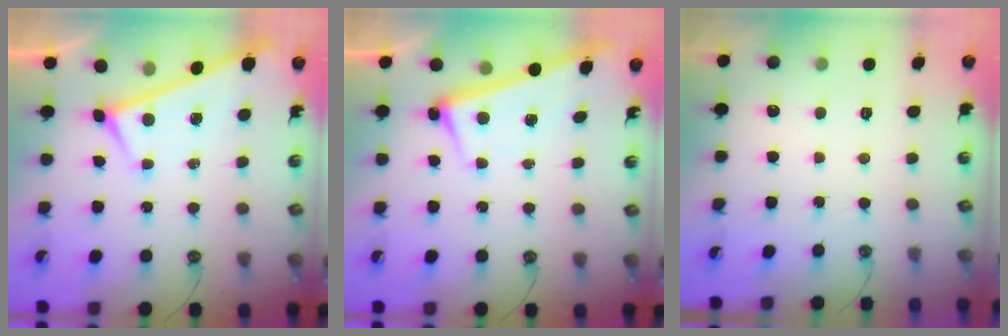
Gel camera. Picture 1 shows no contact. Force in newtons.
{"total": 2.7, "press": 2.7, "slide": 0.4}
{"total": 0.0}